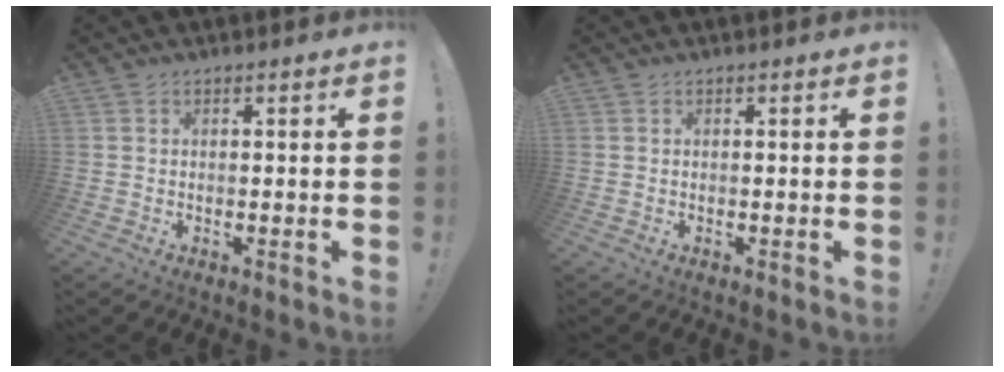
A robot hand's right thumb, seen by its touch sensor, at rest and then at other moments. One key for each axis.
{"total": 0.0}